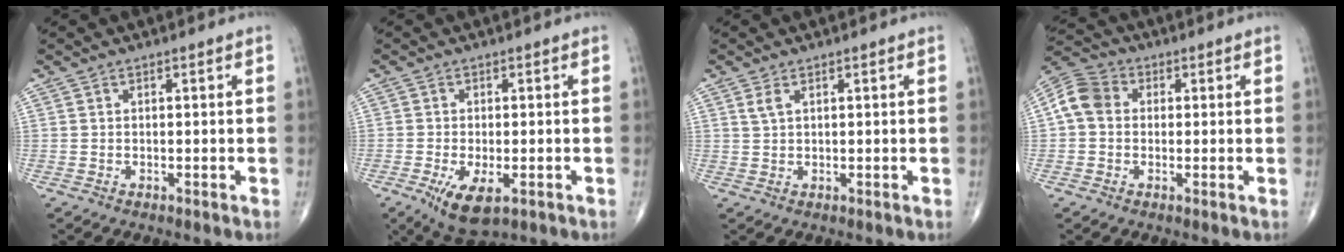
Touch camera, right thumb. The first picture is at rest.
{"total": 7.4, "force": [-2.9, 3.2, 6.0], "torque": [-0.104, -0.013, -0.042]}
{"total": 1.6, "force": [0.9, 0.7, 1.1], "torque": [-0.027, 0.005, 0.022]}
{"total": 7.1, "force": [0.5, 5.8, 4.0], "torque": [-0.072, 0.022, -0.003]}